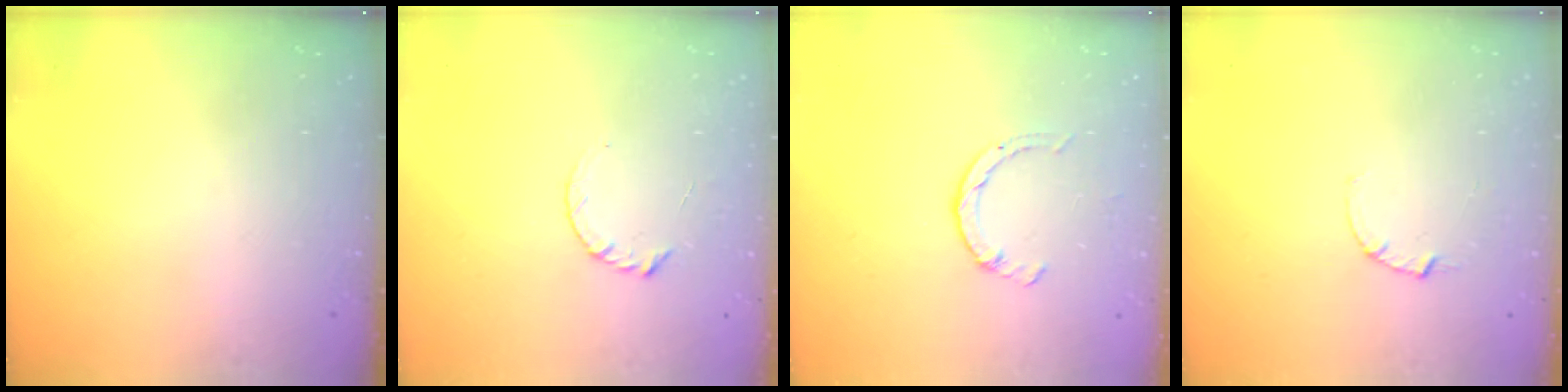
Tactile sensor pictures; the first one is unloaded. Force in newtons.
{"total": 3.7, "press": 3.6, "slide": 0.4}
{"total": 2.6, "press": 2.6, "slide": 0.4}
{"total": 2.5, "press": 2.5, "slide": 0.3}